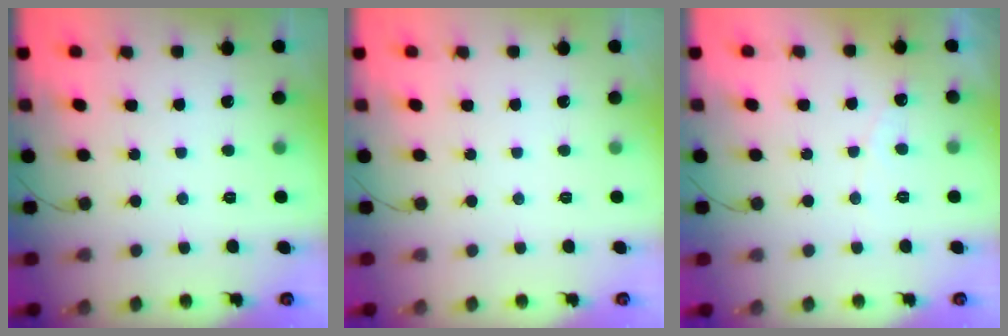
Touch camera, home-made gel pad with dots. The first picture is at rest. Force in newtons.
{"total": 0.0}
{"total": 2.7, "press": 2.7, "slide": 0.2}